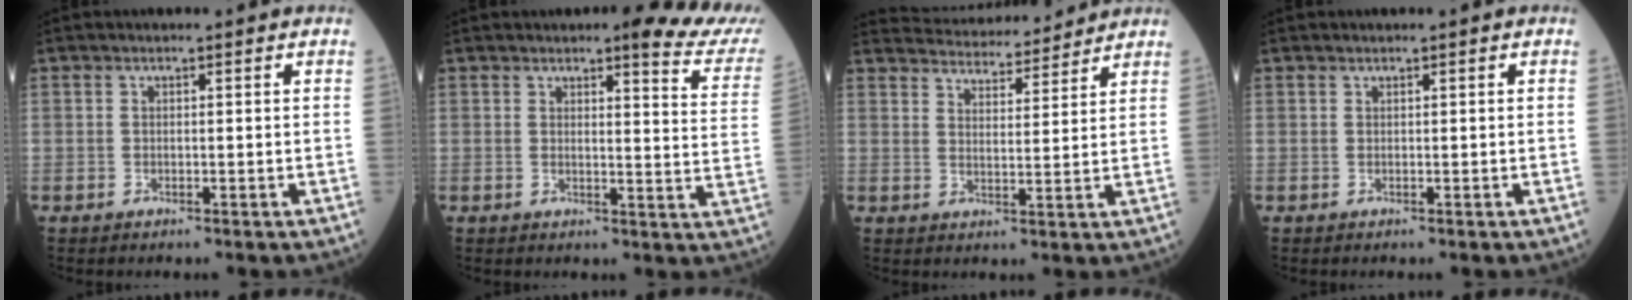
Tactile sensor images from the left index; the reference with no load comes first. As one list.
[{"total": 10.3, "force": [8.8, 0.7, 5.3], "torque": [-0.051, -0.046, 0.075]}, {"total": 14.0, "force": [13.5, 2.1, 3.0], "torque": [-0.045, 0.022, 0.194]}, {"total": 0.0}]